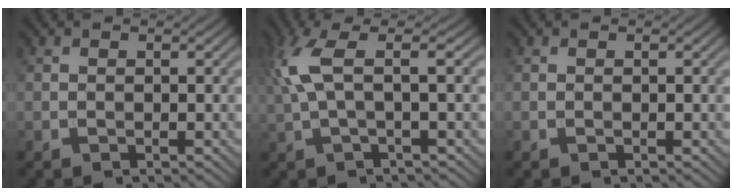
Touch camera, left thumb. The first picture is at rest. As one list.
[{"total": 6.8, "force": [1.8, 1.6, 6.4], "torque": [-0.142, 0.018, 0.029]}, {"total": 0.0}]